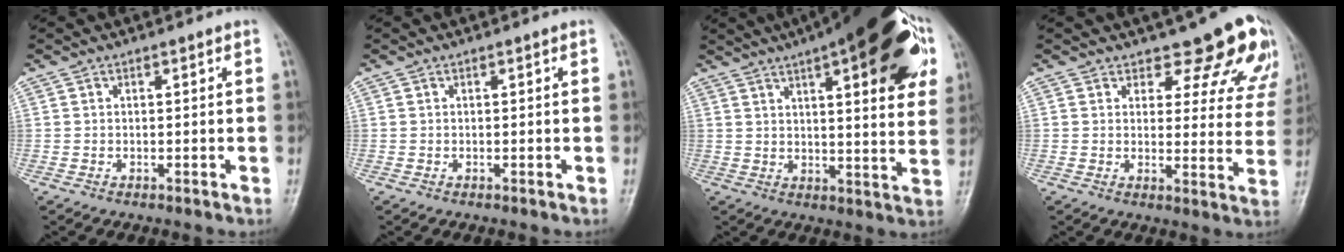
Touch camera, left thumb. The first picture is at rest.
{"total": 0.0}
{"total": 26.5, "force": [12.6, 8.1, 21.9], "torque": [-0.282, 0.001, 0.170]}
{"total": 13.5, "force": [11.7, 5.3, 4.2], "torque": [0.008, -0.083, 0.116]}